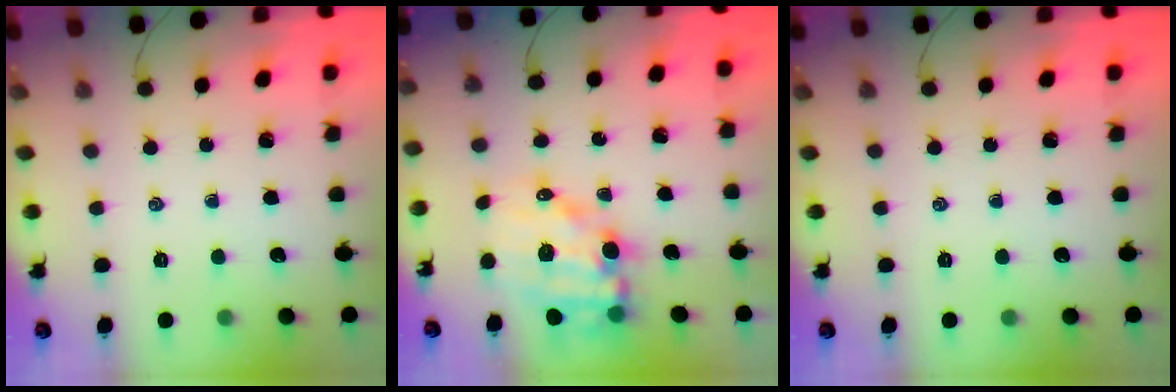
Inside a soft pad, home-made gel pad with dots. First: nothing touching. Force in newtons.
{"total": 11.7, "press": 11.2, "slide": 3.2}
{"total": 0.0}